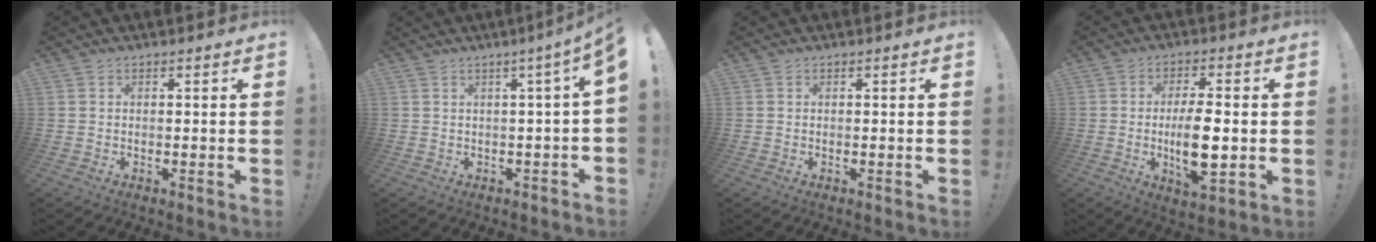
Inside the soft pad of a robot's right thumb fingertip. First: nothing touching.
{"total": 4.3, "force": [0.9, -0.6, 4.2], "torque": [-0.064, -0.012, 0.012]}
{"total": 0.0}
{"total": 11.4, "force": [-1.2, 3.7, 10.8], "torque": [-0.194, -0.010, -0.026]}